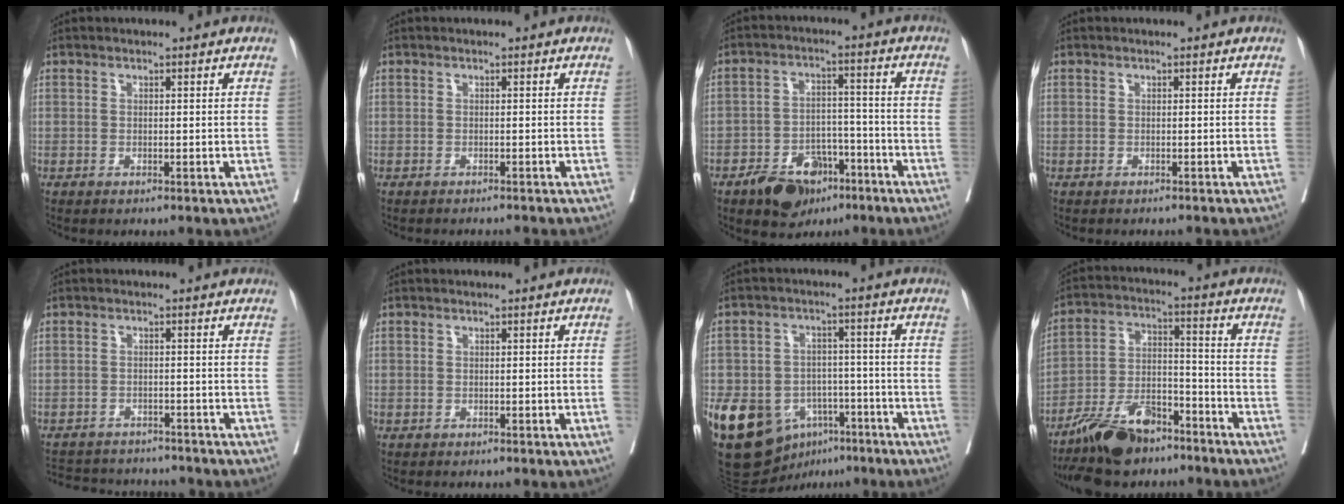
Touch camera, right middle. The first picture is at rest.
{"total": 4.2, "force": [-4.1, 0.5, 1.1], "torque": [-0.011, -0.009, -0.049]}
{"total": 9.4, "force": [-6.2, 5.5, 4.5], "torque": [-0.069, 0.013, -0.095]}
{"total": 2.4, "force": [-2.2, 0.4, 0.7], "torque": [-0.009, -0.002, -0.029]}
{"total": 8.9, "force": [-8.4, 2.6, 1.3], "torque": [-0.020, 0.010, -0.115]}
{"total": 0.6, "force": [-0.2, 0.2, 0.5], "torque": [-0.008, 0.008, -0.002]}
{"total": 14.0, "force": [-7.0, 9.9, 7.0], "torque": [-0.123, 0.017, -0.104]}
{"total": 12.8, "force": [-9.7, 4.8, 6.9], "torque": [-0.130, -0.001, -0.177]}